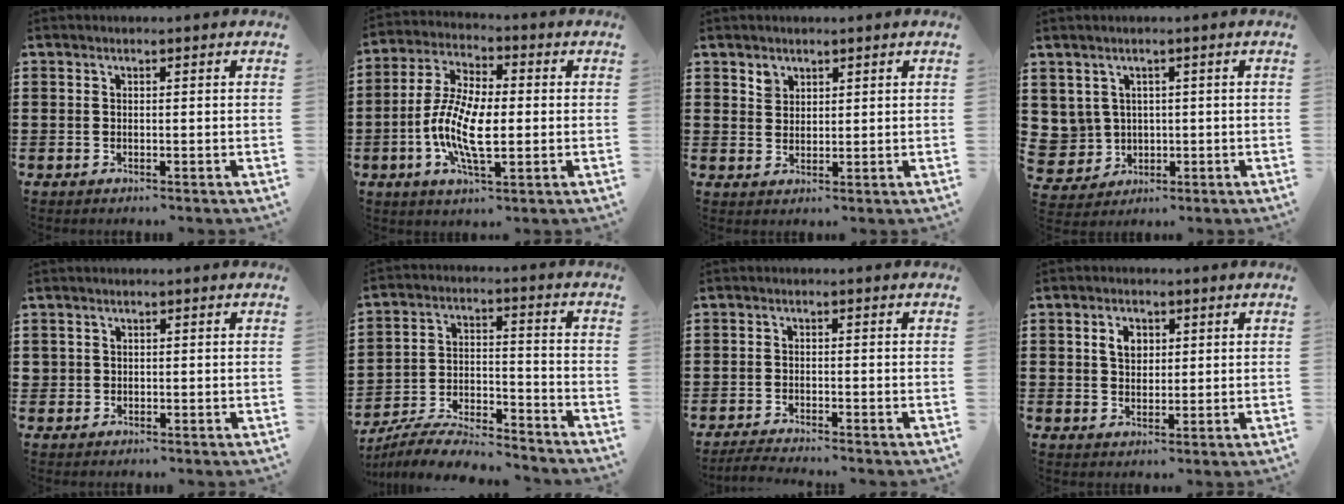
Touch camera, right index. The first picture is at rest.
{"total": 10.2, "force": [-1.9, 3.8, 9.2], "torque": [-0.205, -0.010, -0.041]}
{"total": 2.1, "force": [1.6, 1.4, 0.1], "torque": [0.001, 0.000, 0.030]}
{"total": 3.5, "force": [1.1, 3.3, 0.2], "torque": [-0.032, 0.001, 0.019]}
{"total": 0.7, "force": [0.1, 0.7, 0.1], "torque": [-0.004, 0.002, 0.003]}
{"total": 7.3, "force": [-7.0, 0.7, 2.0], "torque": [-0.045, 0.006, -0.139]}
{"total": 2.2, "force": [-2.2, -0.2, 0.2], "torque": [-0.012, -0.005, -0.047]}
{"total": 3.4, "force": [1.0, 2.4, 2.1], "torque": [-0.051, 0.013, 0.016]}